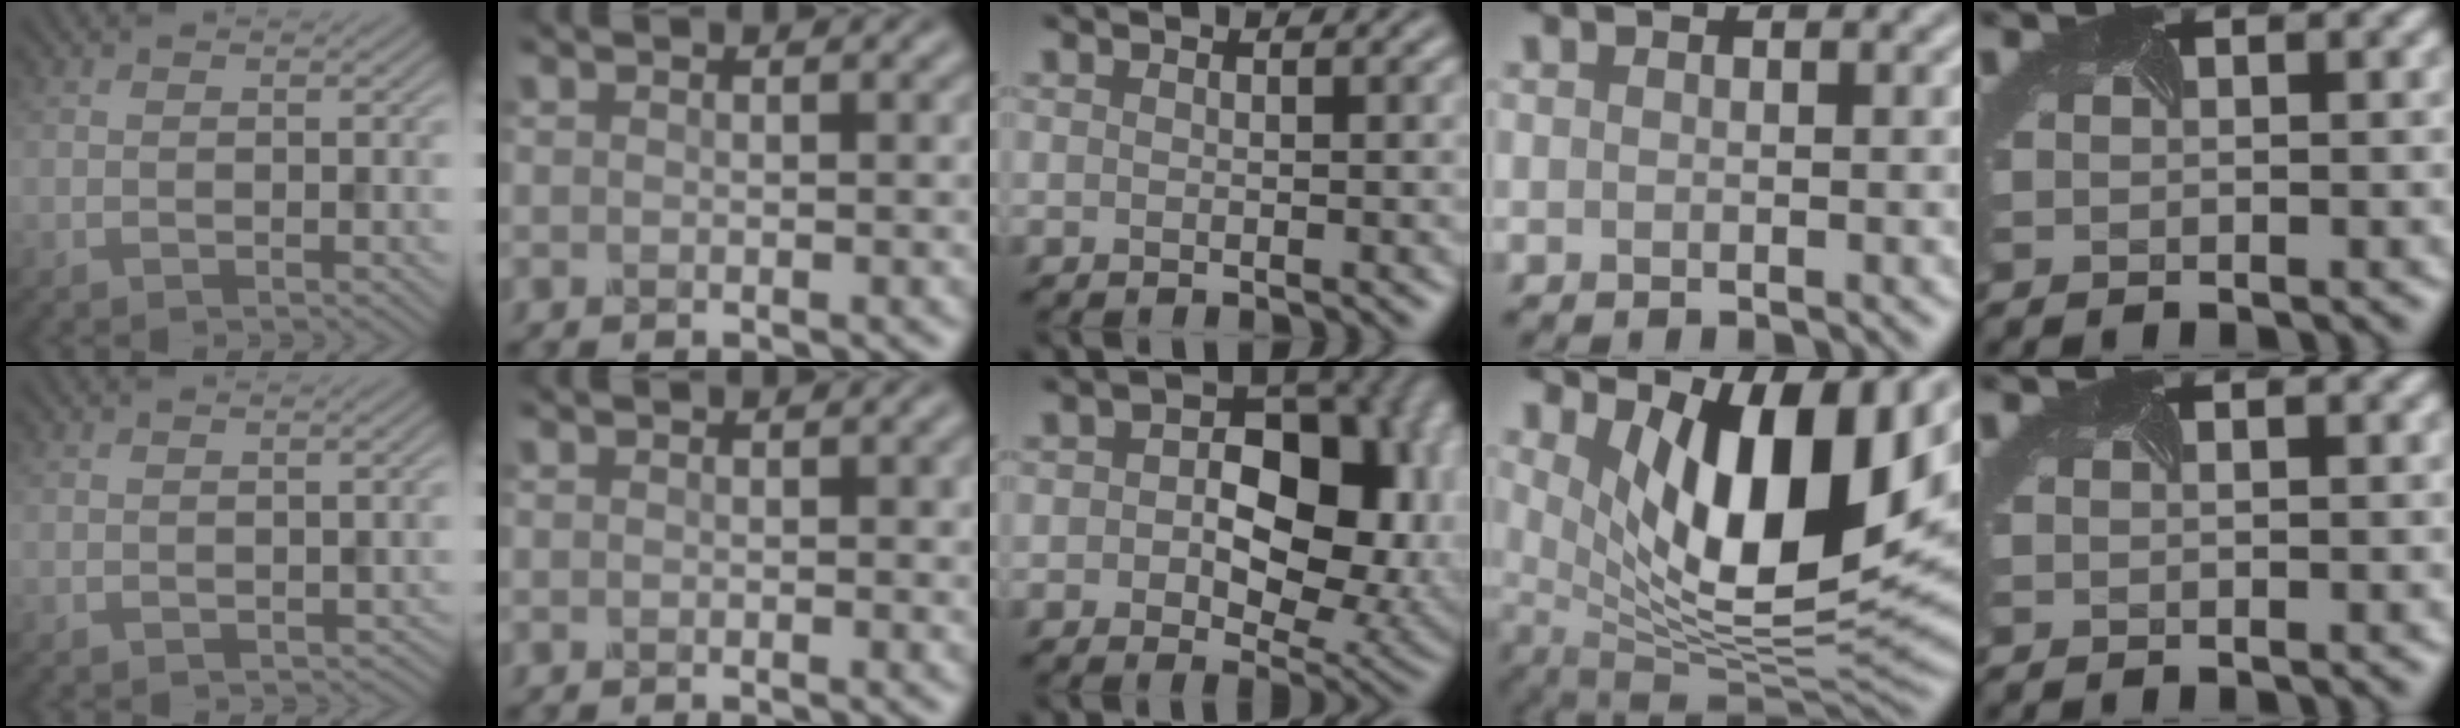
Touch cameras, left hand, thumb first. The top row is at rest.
{"thumb": {"total": 1.2, "force": [-0.4, 1.0, 0.5], "torque": [-0.014, -0.011, -0.006]}, "middle": {"total": 13.0, "force": [1.3, 8.3, 9.9], "torque": [-0.107, 0.008, 0.022]}, "ring": {"total": 12.0, "force": [4.2, 4.5, 10.3], "torque": [-0.160, -0.016, 0.077]}}